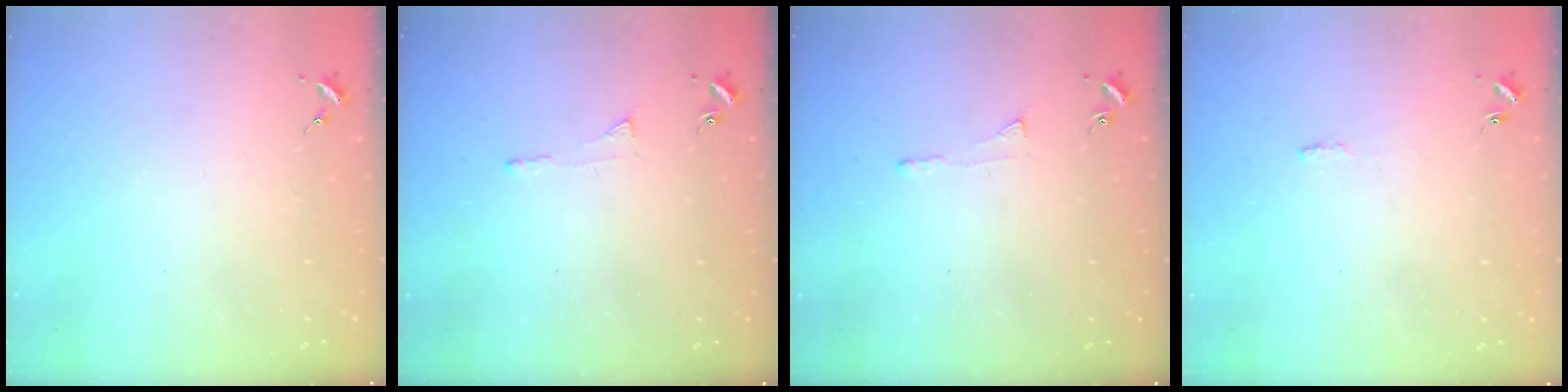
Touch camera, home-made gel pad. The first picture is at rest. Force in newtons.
{"total": 3.0, "press": 2.9, "slide": 0.5}
{"total": 3.0, "press": 2.9, "slide": 0.5}
{"total": 3.8, "press": 3.8, "slide": 0.4}